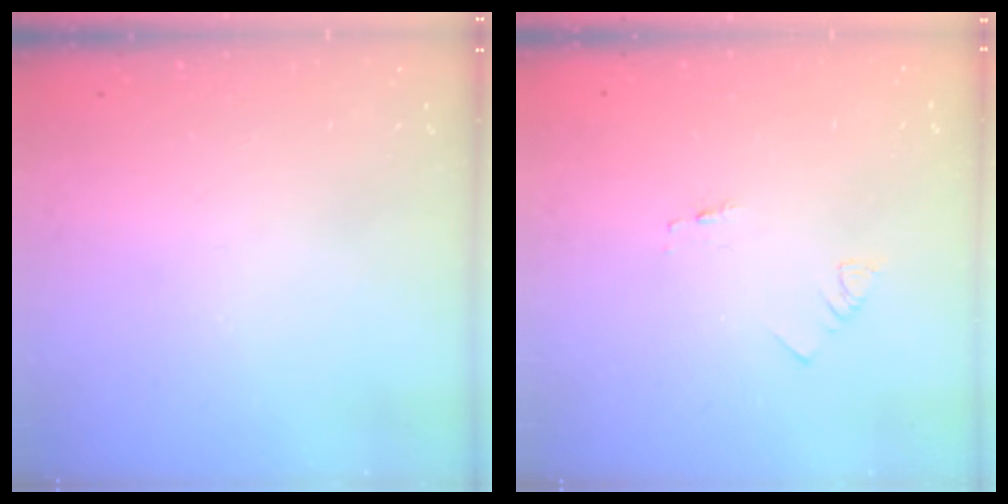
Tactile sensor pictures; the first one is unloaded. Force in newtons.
{"total": 1.3, "press": 1.2, "slide": 0.1}